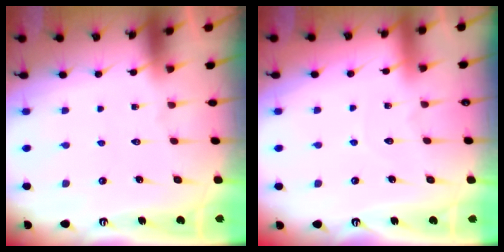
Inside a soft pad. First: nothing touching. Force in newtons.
{"total": 2.9, "press": 2.9, "slide": 0.3}